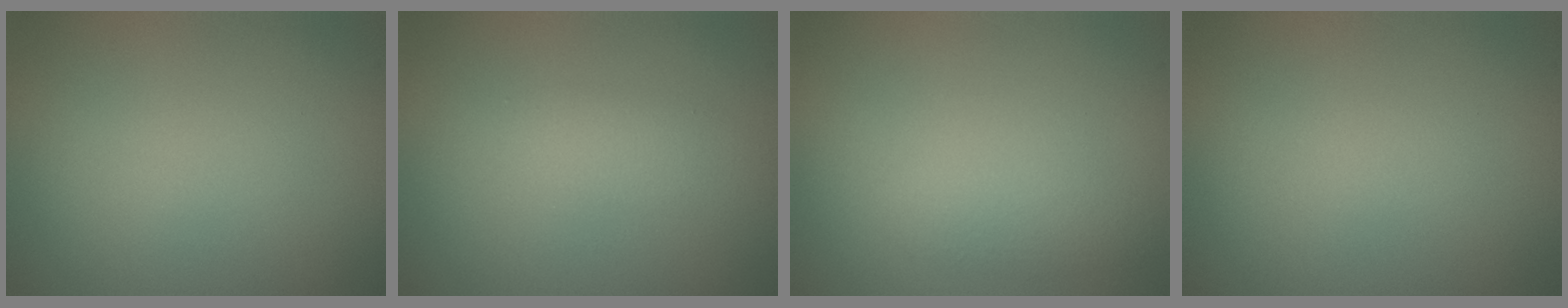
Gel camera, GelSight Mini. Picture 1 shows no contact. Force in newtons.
{"total": 1.7, "press": 1.7, "slide": 0.0}
{"total": 1.4, "press": 1.4, "slide": 0.1}
{"total": 0.0}